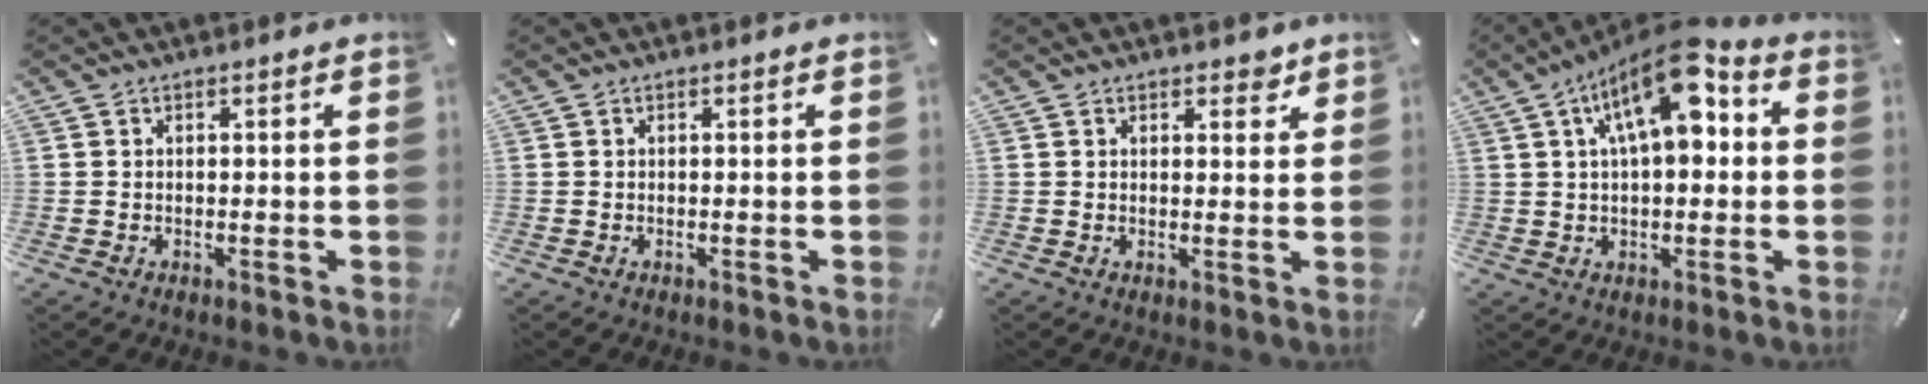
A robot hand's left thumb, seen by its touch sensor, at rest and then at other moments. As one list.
[{"total": 0.0}, {"total": 1.5, "force": [0.9, 1.0, 0.6], "torque": [0.003, -0.004, 0.013]}, {"total": 14.1, "force": [5.5, 6.4, 11.3], "torque": [-0.182, -0.019, 0.091]}]